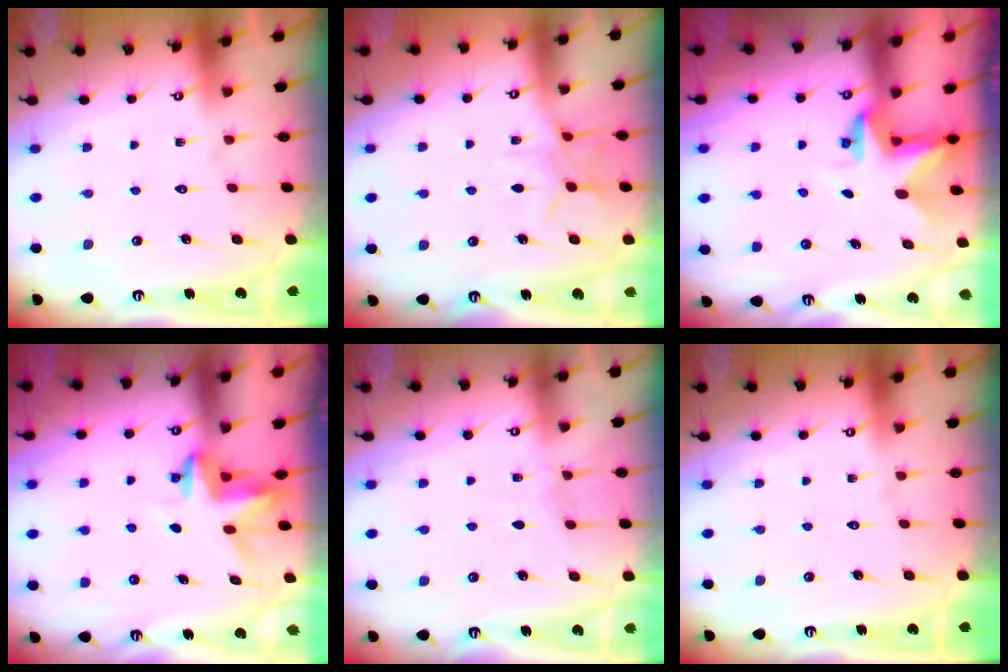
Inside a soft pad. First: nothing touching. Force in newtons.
{"total": 6.5, "press": 6.4, "slide": 0.7}
{"total": 2.8, "press": 2.8, "slide": 0.2}
{"total": 3.7, "press": 3.6, "slide": 0.3}
{"total": 2.6, "press": 2.6, "slide": 0.4}
{"total": 0.0}